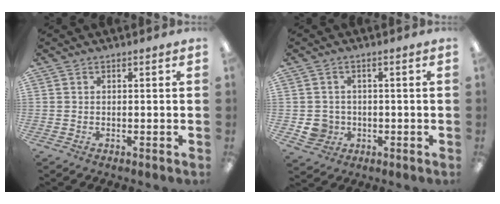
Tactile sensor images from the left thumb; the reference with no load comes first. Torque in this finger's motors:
{"motor_torque": [-0.25, 0.39, 0.20, -0.05, -0.02]}